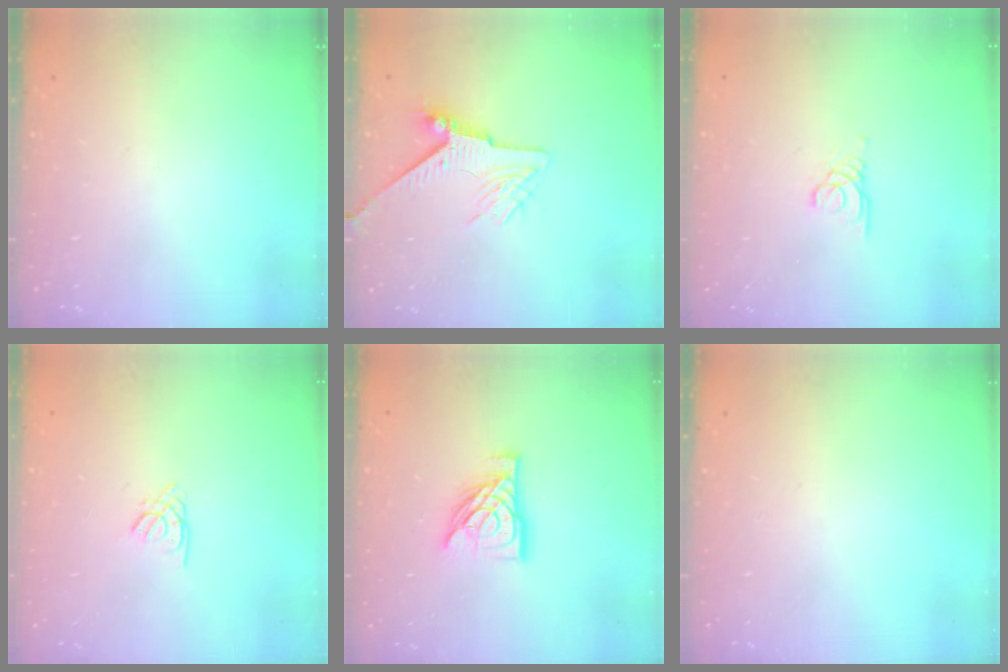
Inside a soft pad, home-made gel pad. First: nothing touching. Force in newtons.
{"total": 7.3, "press": 7.2, "slide": 1.1}
{"total": 1.7, "press": 1.7, "slide": 0.1}
{"total": 1.3, "press": 1.3, "slide": 0.4}
{"total": 13.2, "press": 13.2, "slide": 1.1}
{"total": 0.0}